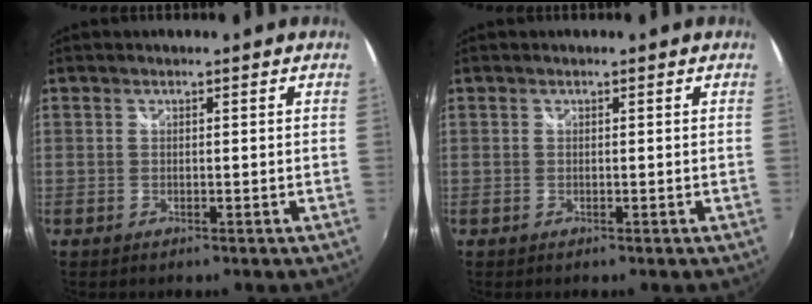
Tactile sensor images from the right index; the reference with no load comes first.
{"total": 0.0}